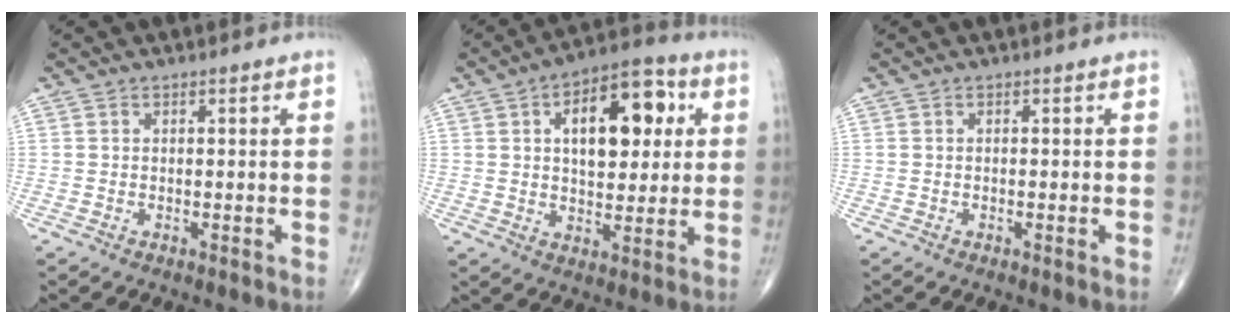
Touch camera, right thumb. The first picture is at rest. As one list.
[{"total": 15.7, "force": [4.2, 8.3, 12.7], "torque": [-0.146, 0.009, 0.058]}, {"total": 0.6, "force": [-0.2, 0.0, 0.5], "torque": [-0.012, -0.001, -0.003]}]